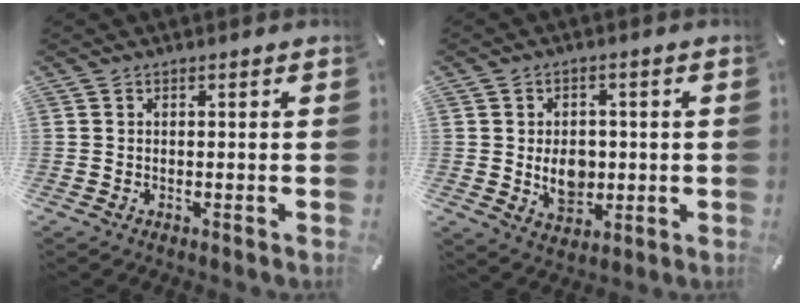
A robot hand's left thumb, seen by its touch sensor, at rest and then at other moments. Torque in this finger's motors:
{"motor_torque": [0.60, 1.74, 0.45, -0.28, 0.24]}